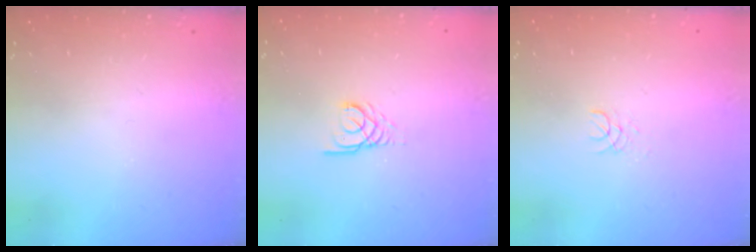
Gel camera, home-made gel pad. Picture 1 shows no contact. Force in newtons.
{"total": 2.4, "press": 2.4, "slide": 0.1}
{"total": 1.3, "press": 1.3, "slide": 0.1}